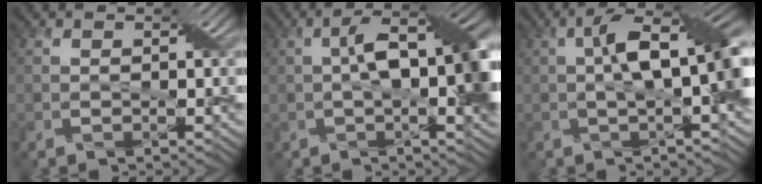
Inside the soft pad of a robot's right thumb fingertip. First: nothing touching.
{"total": 11.0, "force": [0.4, 4.5, 10.1], "torque": [-0.162, 0.014, 0.003]}
{"total": 9.3, "force": [0.6, 2.9, 8.8], "torque": [-0.145, 0.023, 0.001]}